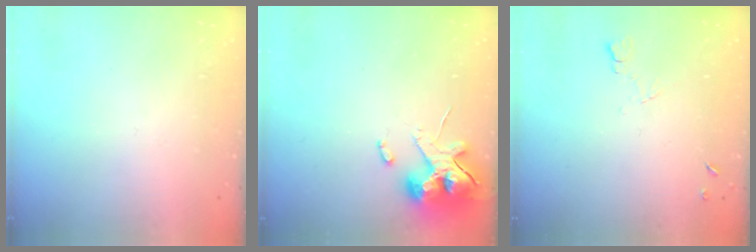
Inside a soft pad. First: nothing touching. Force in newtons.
{"total": 12.6, "press": 12.4, "slide": 1.9}
{"total": 4.7, "press": 4.5, "slide": 1.1}